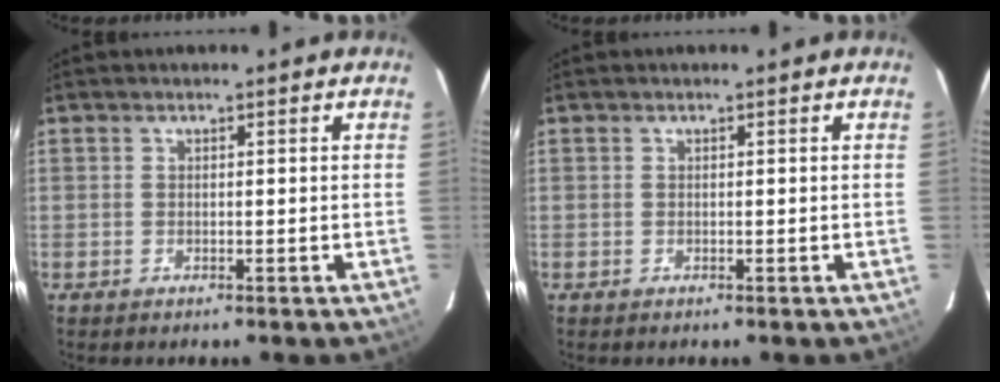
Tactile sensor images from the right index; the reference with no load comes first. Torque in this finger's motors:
{"motor_torque": [0.00, 0.00, 0.00, 0.00]}